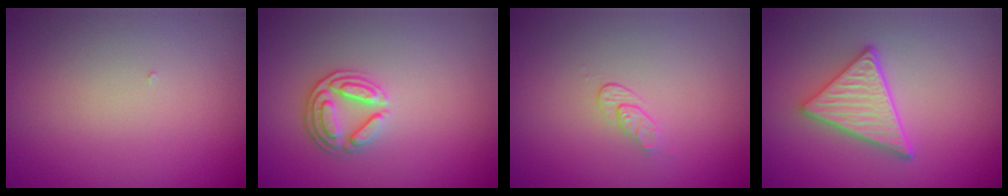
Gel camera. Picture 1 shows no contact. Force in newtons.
{"total": 2.9, "press": 2.5, "slide": 1.6}
{"total": 1.2, "press": 0.6, "slide": 1.0}
{"total": 4.6, "press": 3.7, "slide": 2.7}